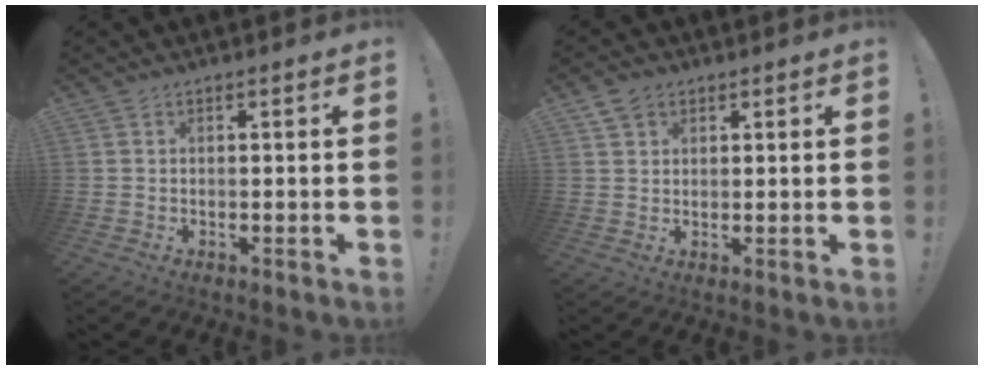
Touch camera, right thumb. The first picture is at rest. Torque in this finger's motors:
{"motor_torque": [-0.19, 0.23, 0.14, 0.09, 0.00]}